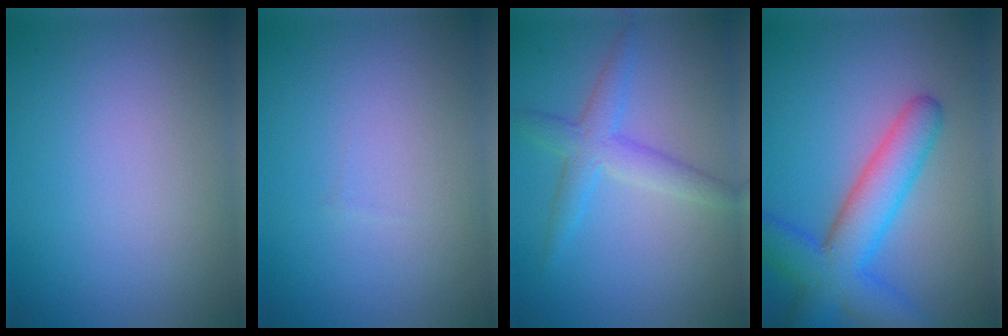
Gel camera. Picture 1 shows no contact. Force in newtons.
{"total": 0.0}
{"total": 3.2, "press": 3.2, "slide": 0.1}
{"total": 7.0, "press": 7.0, "slide": 0.3}